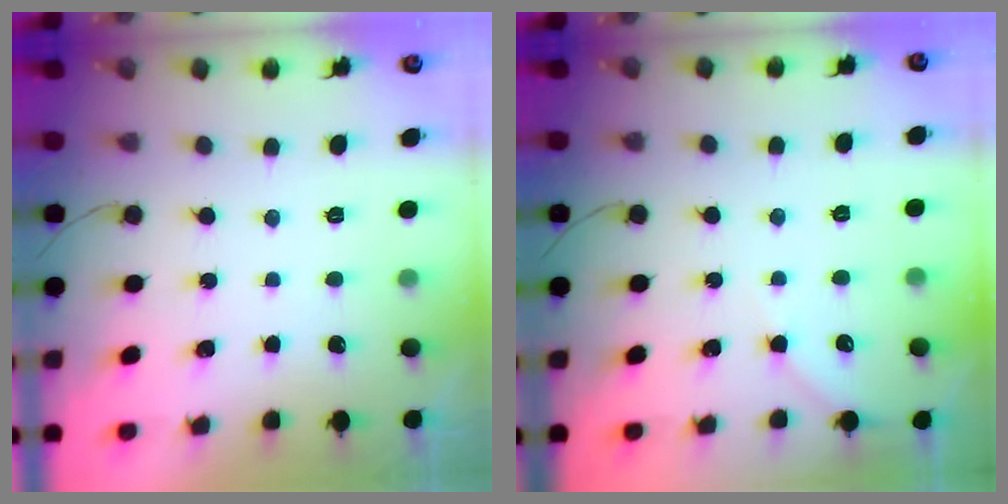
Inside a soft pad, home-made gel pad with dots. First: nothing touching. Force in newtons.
{"total": 2.9, "press": 2.9, "slide": 0.4}